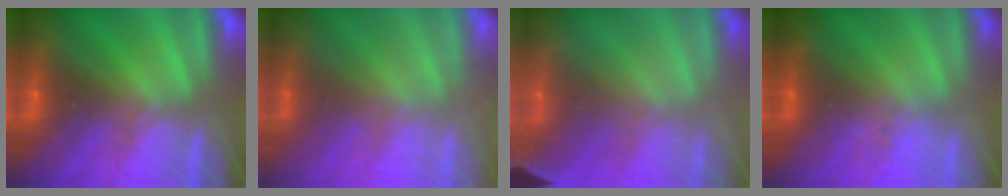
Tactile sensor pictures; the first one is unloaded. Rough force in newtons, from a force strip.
{"total": 2.1}
{"total": 1.3}
{"total": 2.4}